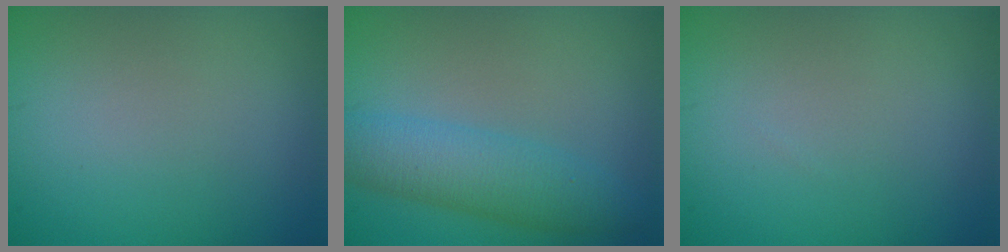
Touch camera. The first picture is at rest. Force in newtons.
{"total": 4.4, "press": 4.4, "slide": 0.1}
{"total": 0.0}